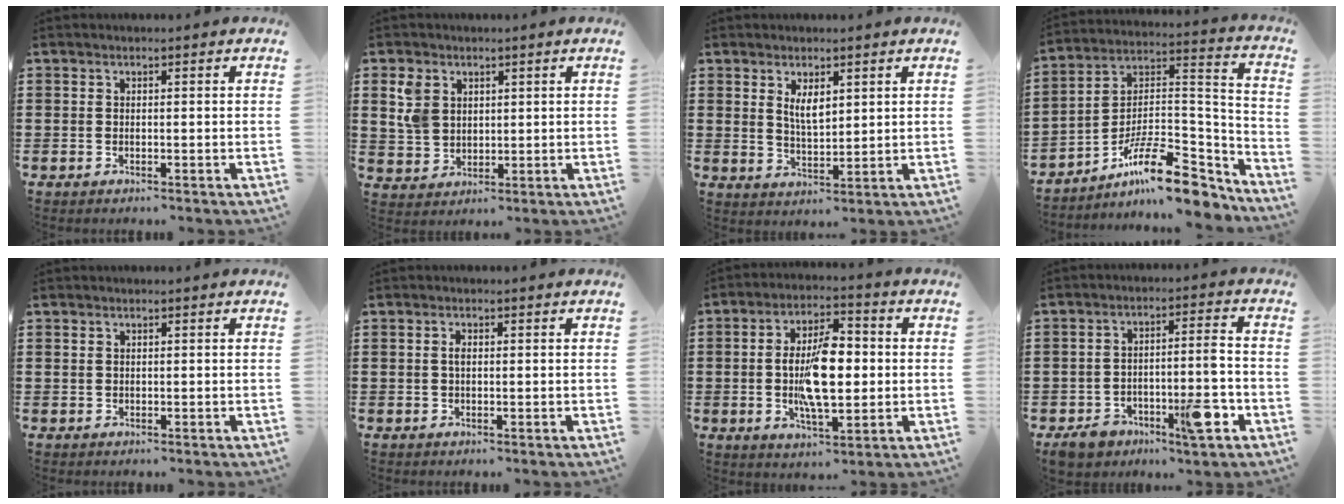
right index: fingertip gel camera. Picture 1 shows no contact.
{"total": 5.2, "force": [2.3, 4.1, 2.2], "torque": [-0.061, 0.015, 0.044]}
{"total": 3.4, "force": [1.6, 1.4, 2.7], "torque": [-0.049, -0.001, 0.026]}
{"total": 13.6, "force": [-9.4, 4.2, 8.9], "torque": [-0.148, 0.025, -0.169]}
{"total": 0.6, "force": [0.3, 0.5, 0.2], "torque": [-0.004, 0.004, 0.005]}
{"total": 1.3, "force": [0.1, 0.6, 1.1], "torque": [-0.024, 0.003, 0.001]}
{"total": 11.0, "force": [-0.5, 4.6, 9.9], "torque": [-0.204, 0.000, -0.018]}
{"total": 10.7, "force": [-4.8, 3.8, 8.8], "torque": [-0.125, 0.015, -0.079]}